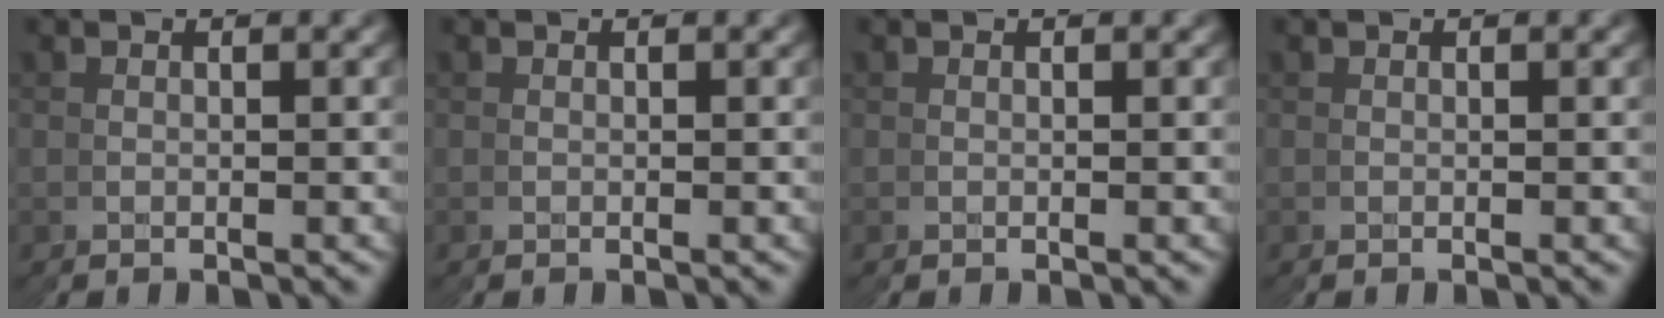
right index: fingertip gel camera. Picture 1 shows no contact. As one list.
[{"total": 0.0}, {"total": 0.0}, {"total": 0.0}]